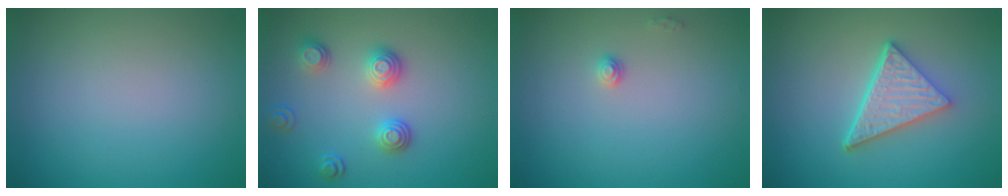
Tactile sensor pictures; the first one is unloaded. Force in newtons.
{"total": 2.9, "press": 2.5, "slide": 1.5}
{"total": 0.9, "press": 0.9, "slide": 0.1}
{"total": 5.1, "press": 3.8, "slide": 3.5}